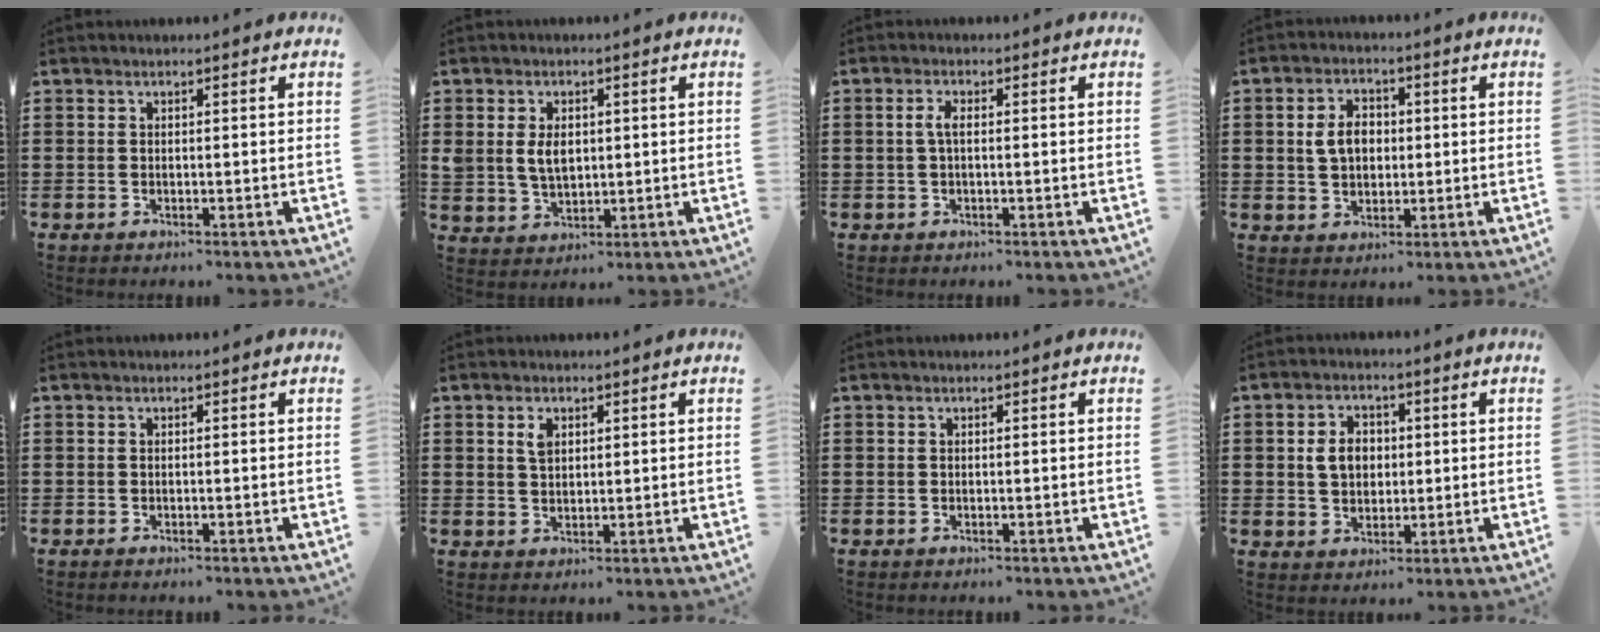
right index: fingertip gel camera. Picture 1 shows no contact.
{"total": 4.7, "force": [0.8, 3.3, 3.2], "torque": [-0.070, 0.006, 0.009]}
{"total": 2.2, "force": [-0.1, 0.7, 2.1], "torque": [-0.047, 0.000, -0.006]}
{"total": 5.1, "force": [0.5, 3.6, 3.5], "torque": [-0.078, 0.009, 0.001]}
{"total": 0.0}
{"total": 2.3, "force": [1.1, 1.4, 1.6], "torque": [-0.036, 0.005, 0.019]}
{"total": 0.0}
{"total": 4.8, "force": [0.5, 3.7, 3.1], "torque": [-0.063, 0.012, 0.003]}